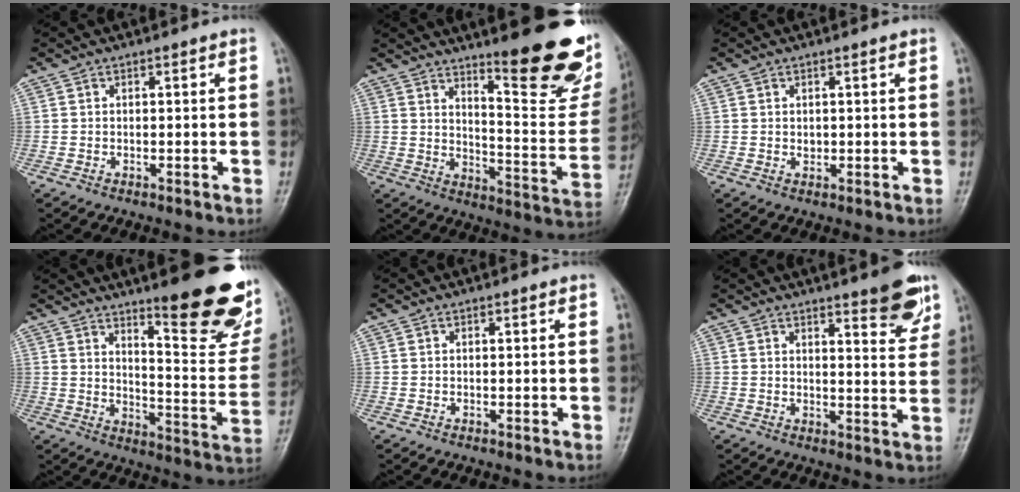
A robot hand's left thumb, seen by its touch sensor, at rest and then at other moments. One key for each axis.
{"total": 22.2, "fx": 14.5, "fy": 5.5, "fz": 15.8, "tx": -0.171, "ty": -0.106, "tz": 0.204}
{"total": 1.1, "fx": 0.4, "fy": 0.7, "fz": 0.7, "tx": -0.006, "ty": -0.003, "tz": 0.009}
{"total": 20.9, "fx": 13.9, "fy": 5.2, "fz": 14.8, "tx": -0.154, "ty": -0.104, "tz": 0.193}
{"total": 0.0}
{"total": 7.6, "fx": 5.2, "fy": 1.8, "fz": 5.3, "tx": -0.045, "ty": -0.033, "tz": 0.066}